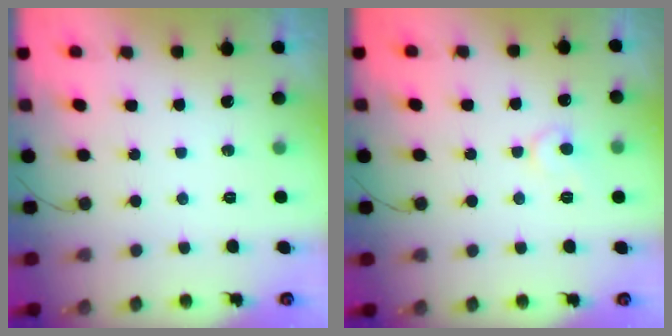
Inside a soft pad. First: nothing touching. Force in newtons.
{"total": 6.2, "press": 6.2, "slide": 0.6}